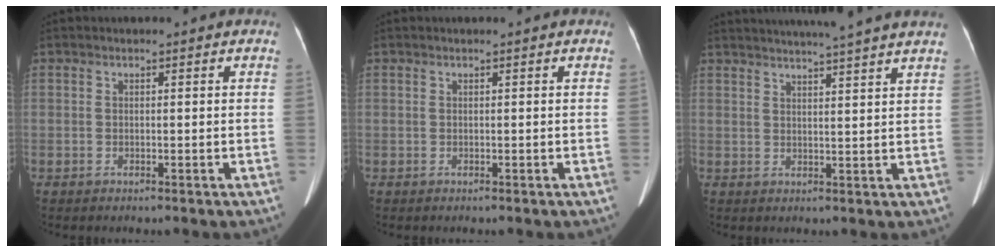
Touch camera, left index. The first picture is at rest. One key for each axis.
{"total": 0.0}
{"total": 13.9, "fx": 12.4, "fy": -0.9, "fz": 6.2, "tx": -0.104, "ty": 0.004, "tz": 0.156}